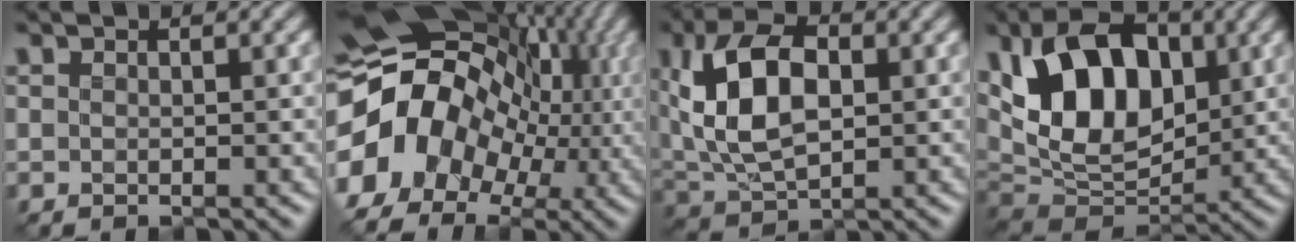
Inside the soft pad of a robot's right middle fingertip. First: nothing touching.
{"total": 15.5, "force": [-1.4, 12.2, 9.6], "torque": [-0.175, 0.005, -0.032]}
{"total": 8.9, "force": [1.0, 5.2, 7.2], "torque": [-0.147, 0.011, 0.005]}
{"total": 11.6, "force": [2.7, 7.1, 8.7], "torque": [-0.144, 0.015, 0.031]}